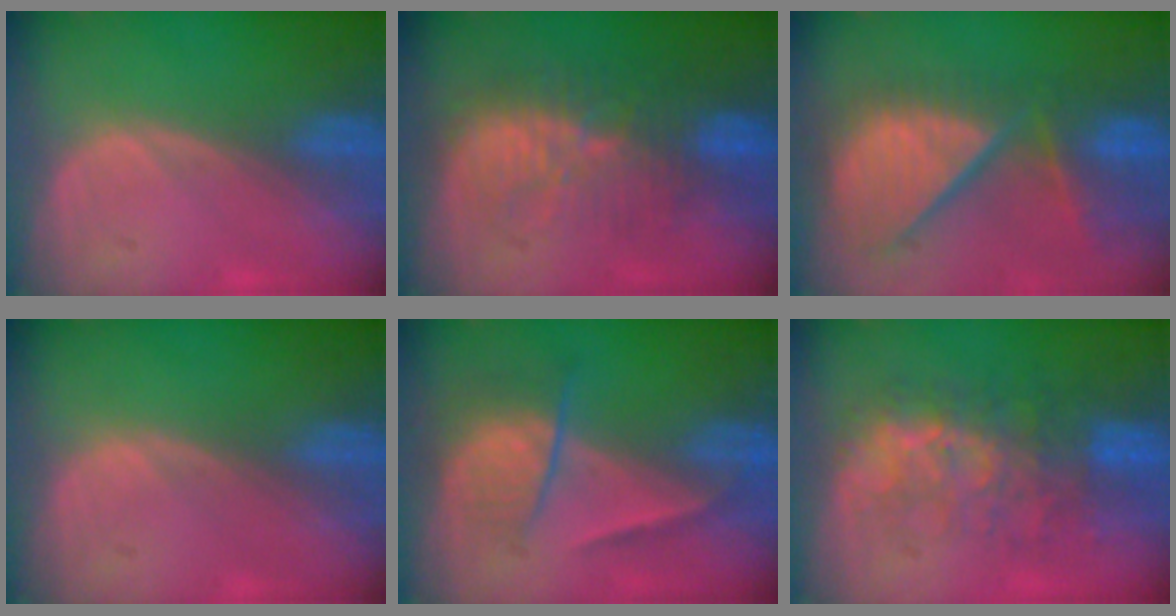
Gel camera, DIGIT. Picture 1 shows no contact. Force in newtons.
{"total": 9.6, "press": 9.2, "slide": 2.8}
{"total": 11.7, "press": 10.4, "slide": 5.3}
{"total": 0.0}
{"total": 6.7, "press": 5.8, "slide": 3.5}
{"total": 9.4, "press": 8.7, "slide": 3.4}